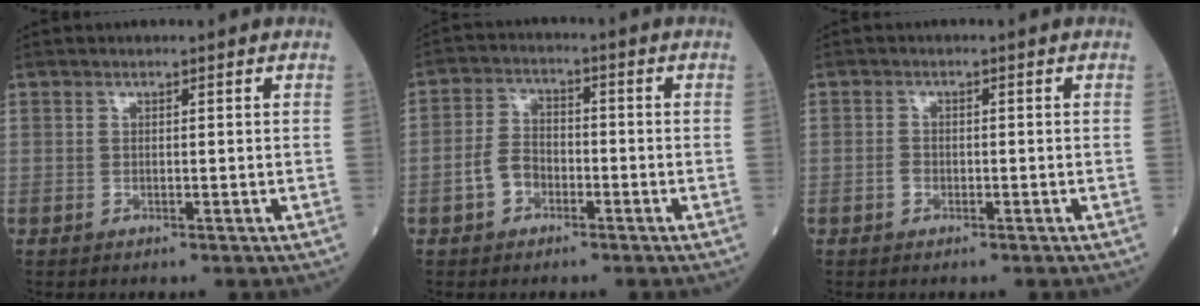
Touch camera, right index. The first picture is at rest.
{"total": 4.8, "force": [-2.1, 3.3, 2.8], "torque": [-0.061, 0.016, -0.043]}
{"total": 1.2, "force": [-0.7, 0.8, 0.6], "torque": [-0.007, 0.005, -0.011]}